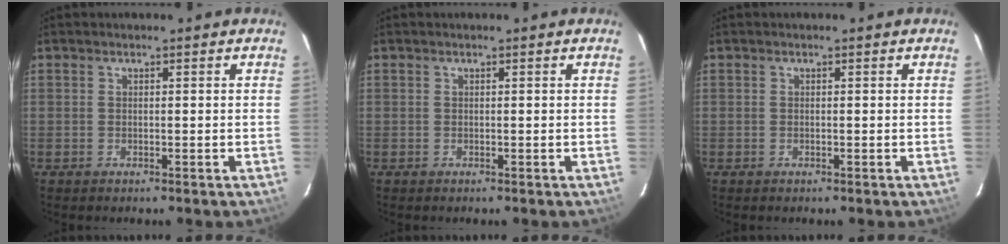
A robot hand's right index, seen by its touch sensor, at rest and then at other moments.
{"total": 0.0}
{"total": 0.0}